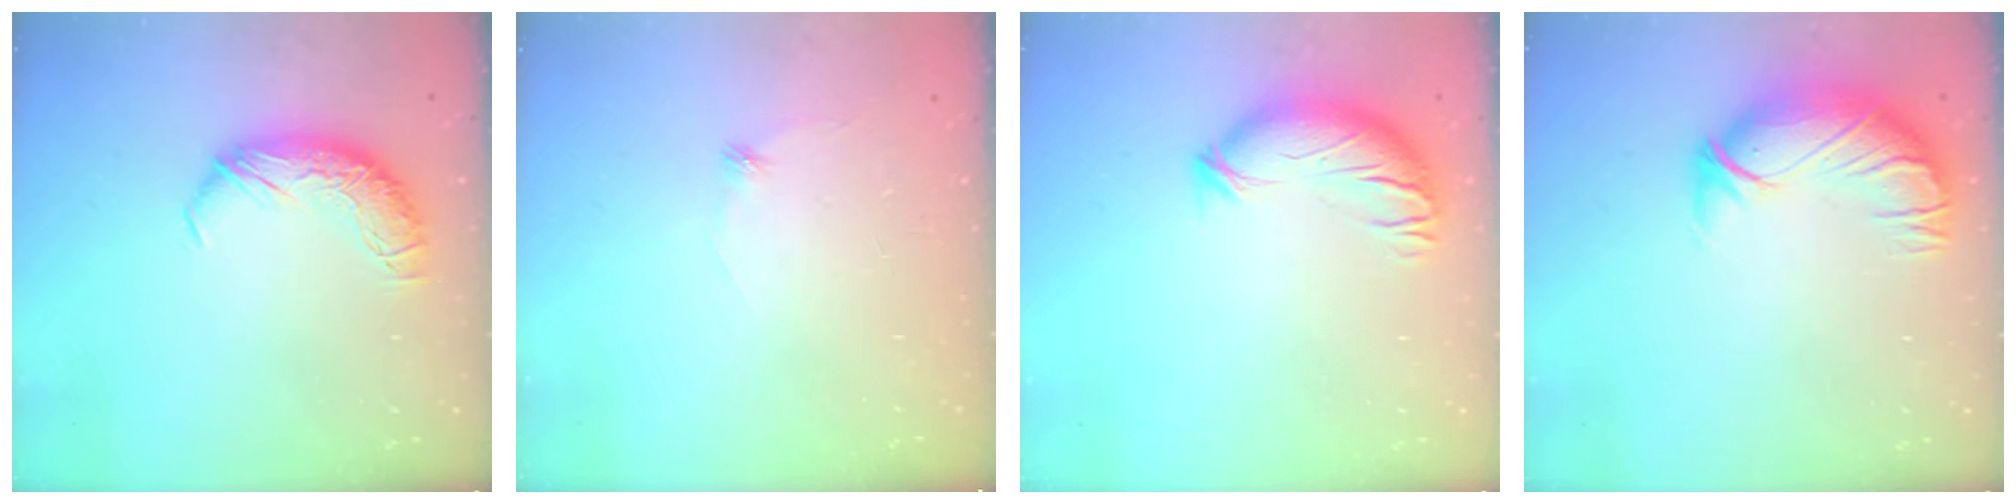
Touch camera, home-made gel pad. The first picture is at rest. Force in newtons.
{"total": 9.2, "press": 9.2, "slide": 0.3}
{"total": 3.8, "press": 2.8, "slide": 2.6}
{"total": 3.0, "press": 0.3, "slide": 3.0}